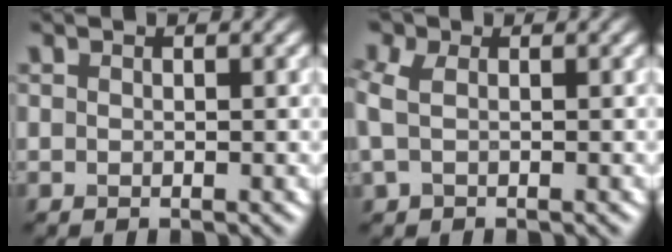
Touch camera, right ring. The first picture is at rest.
{"total": 2.7, "force": [0.4, 2.0, 1.8], "torque": [-0.046, 0.008, 0.000]}